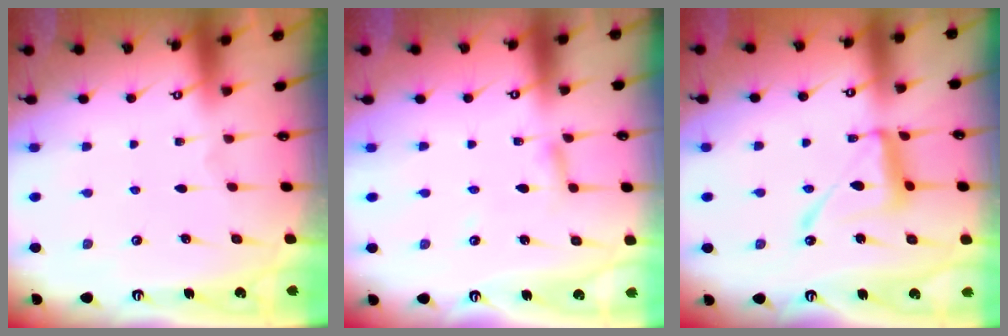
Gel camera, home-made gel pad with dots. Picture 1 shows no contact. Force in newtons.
{"total": 3.0, "press": 3.0, "slide": 0.2}
{"total": 12.6, "press": 12.6, "slide": 1.0}